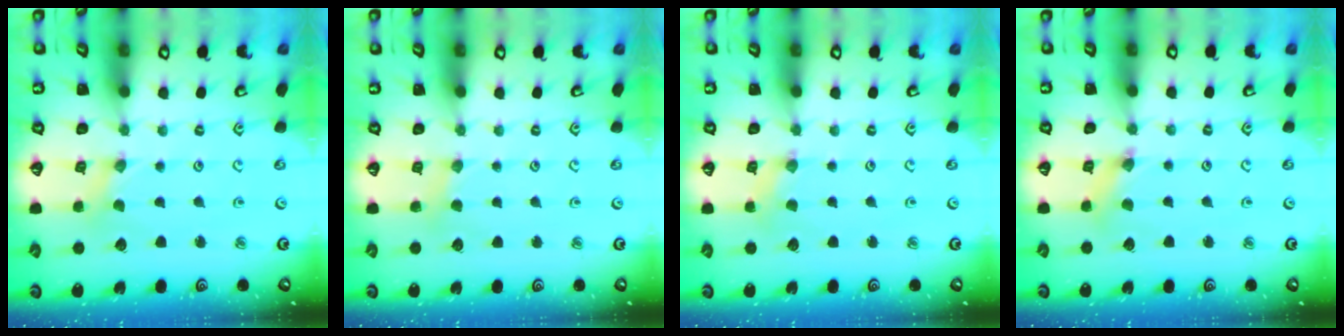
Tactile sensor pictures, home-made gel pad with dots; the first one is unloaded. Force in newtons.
{"total": 2.5, "press": 2.5, "slide": 0.4}
{"total": 1.9, "press": 1.8, "slide": 0.4}
{"total": 2.5, "press": 2.4, "slide": 0.3}